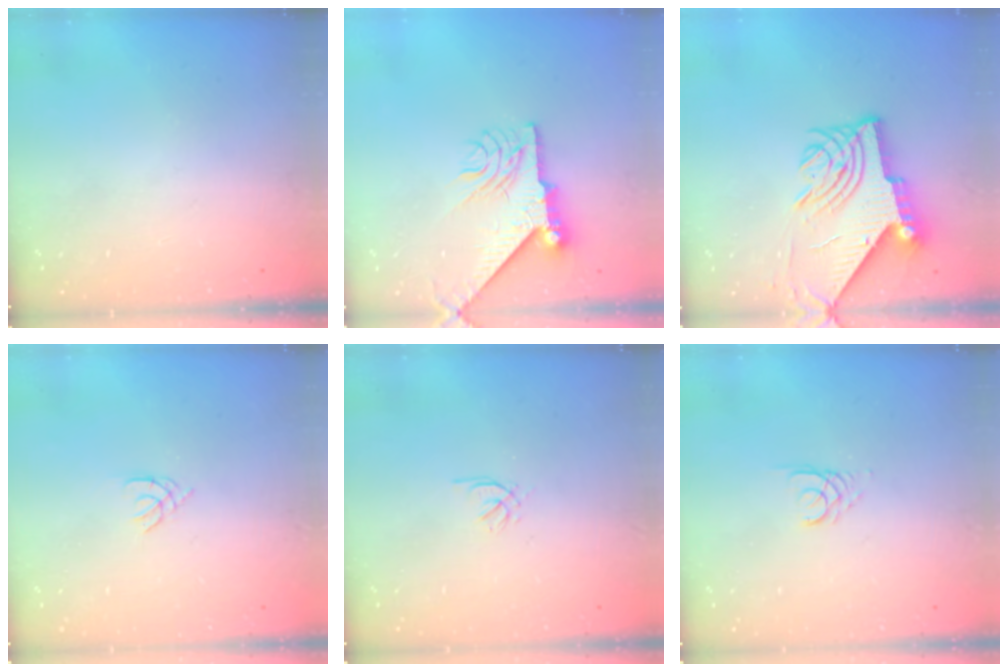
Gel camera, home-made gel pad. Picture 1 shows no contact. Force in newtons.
{"total": 9.5, "press": 9.4, "slide": 1.1}
{"total": 10.9, "press": 10.8, "slide": 1.2}
{"total": 1.1, "press": 1.0, "slide": 0.3}
{"total": 0.5, "press": 0.3, "slide": 0.4}
{"total": 2.6, "press": 2.6, "slide": 0.3}